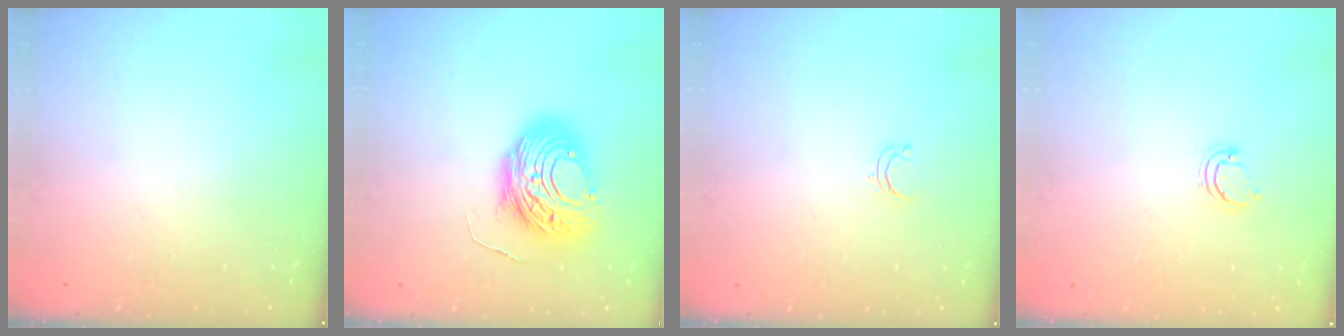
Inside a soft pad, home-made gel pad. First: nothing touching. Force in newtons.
{"total": 12.3, "press": 12.2, "slide": 0.9}
{"total": 2.8, "press": 2.8, "slide": 0.2}
{"total": 3.9, "press": 3.9, "slide": 0.4}